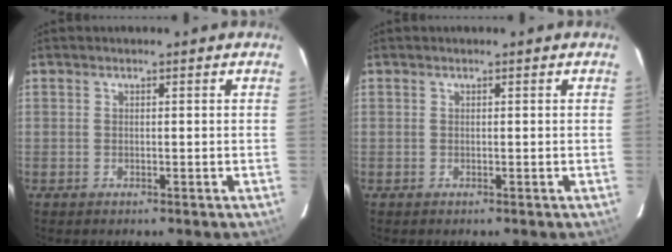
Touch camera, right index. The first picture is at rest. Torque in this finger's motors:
{"motor_torque": [0.00, 0.00, 0.00, 0.00]}